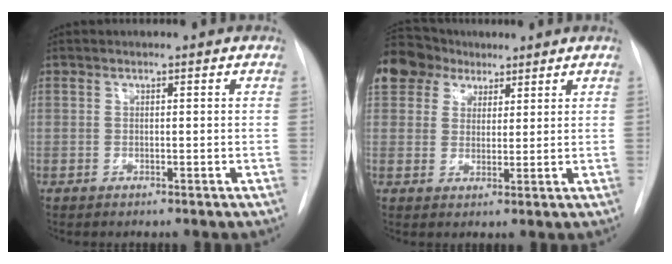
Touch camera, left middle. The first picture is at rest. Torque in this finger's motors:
{"motor_torque": [1.19, -0.95, 1.05, 0.21]}